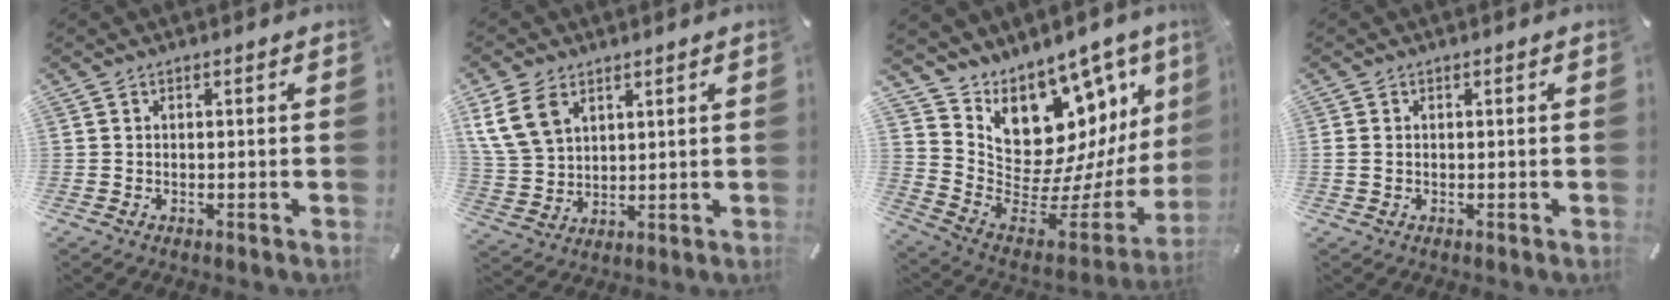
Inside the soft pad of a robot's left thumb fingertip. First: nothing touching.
{"total": 9.3, "force": [4.7, 6.7, 4.4], "torque": [-0.122, -0.002, 0.090]}
{"total": 13.3, "force": [8.9, 8.4, 5.2], "torque": [-0.066, -0.125, 0.163]}
{"total": 0.9, "force": [-0.1, 0.4, 0.8], "torque": [-0.016, 0.002, -0.003]}